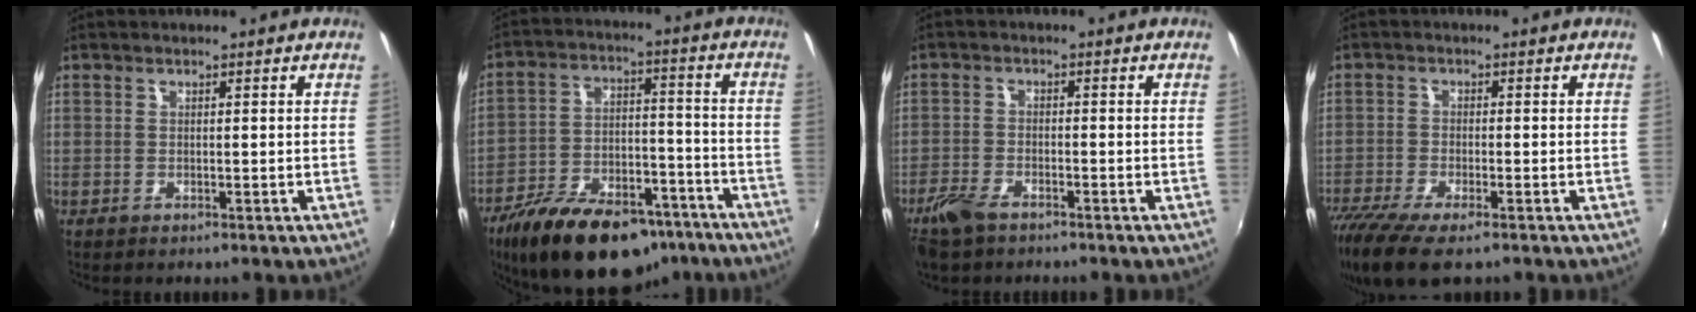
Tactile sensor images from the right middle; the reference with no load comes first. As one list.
[{"total": 23.1, "force": [-16.5, 10.3, 12.3], "torque": [-0.225, 0.001, -0.244]}, {"total": 5.4, "force": [-4.1, 2.3, 2.7], "torque": [-0.078, -0.007, -0.081]}, {"total": 11.5, "force": [-8.3, 3.1, 7.3], "torque": [-0.173, -0.052, -0.153]}]